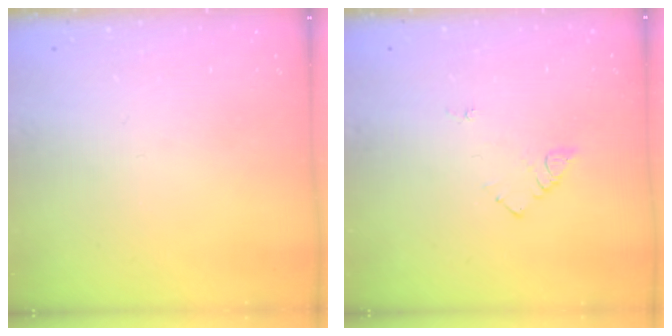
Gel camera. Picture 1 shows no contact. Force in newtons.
{"total": 4.0, "press": 4.0, "slide": 0.5}